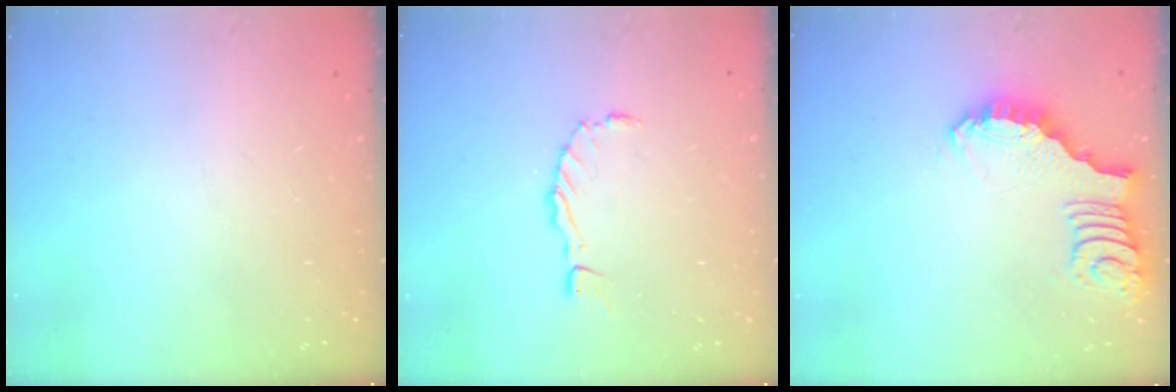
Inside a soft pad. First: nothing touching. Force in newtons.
{"total": 0.0}
{"total": 2.9, "press": 2.9, "slide": 0.1}